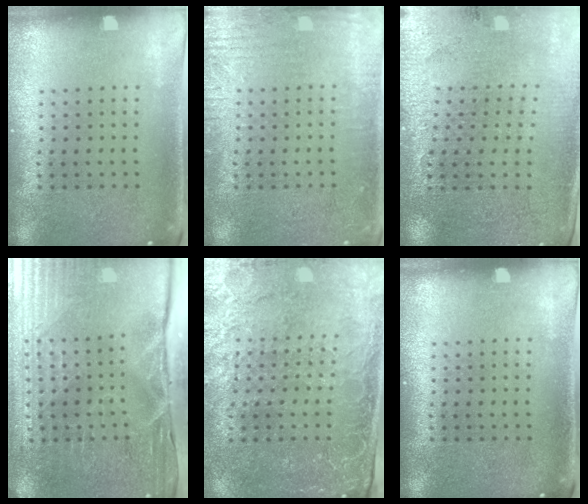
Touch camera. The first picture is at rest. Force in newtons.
{"total": 2.8, "press": 2.8, "slide": 0.4}
{"total": 2.8, "press": 2.8, "slide": 0.5}
{"total": 4.3, "press": 4.0, "slide": 1.5}
{"total": 2.9, "press": 2.8, "slide": 0.8}
{"total": 0.0}